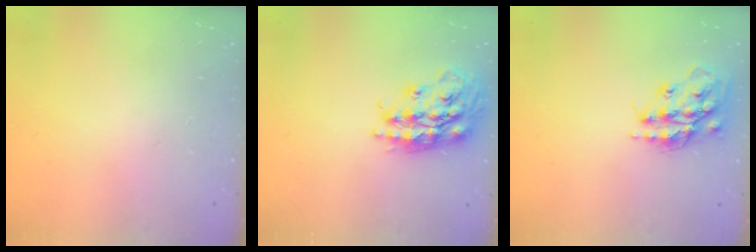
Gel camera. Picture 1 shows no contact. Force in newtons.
{"total": 19.2, "press": 19.1, "slide": 1.6}
{"total": 16.1, "press": 16.0, "slide": 1.3}